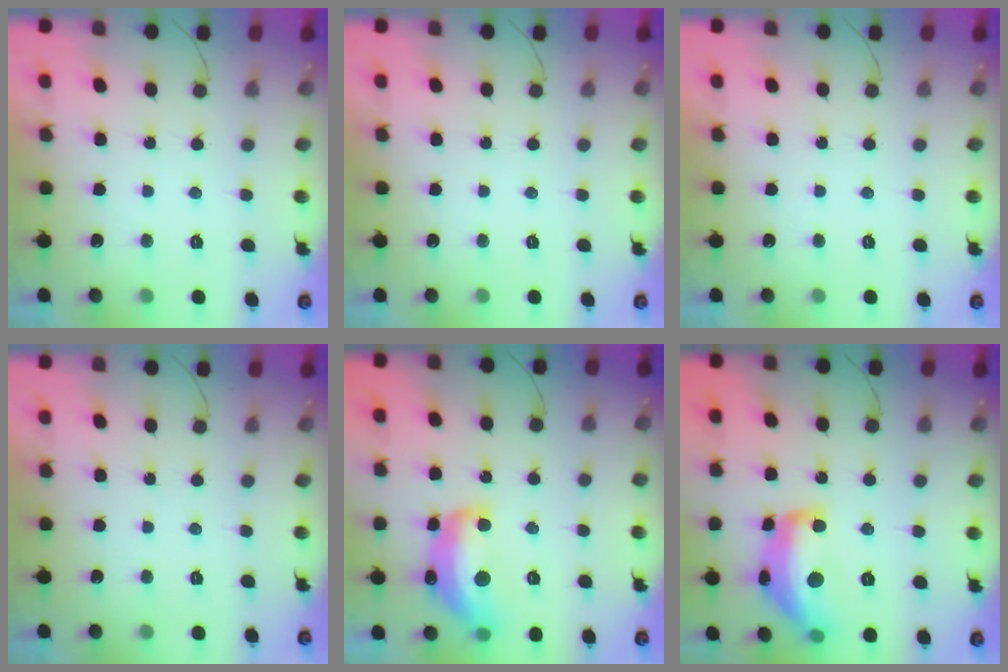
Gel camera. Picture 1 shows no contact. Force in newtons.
{"total": 0.0}
{"total": 0.0}
{"total": 0.0}
{"total": 14.3, "press": 14.3, "slide": 1.3}
{"total": 16.7, "press": 16.7, "slide": 1.2}